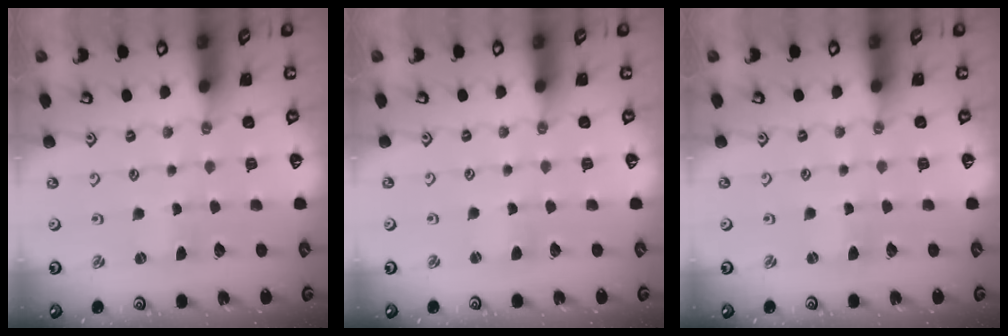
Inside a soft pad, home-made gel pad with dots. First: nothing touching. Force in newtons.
{"total": 1.0, "press": 1.0, "slide": 0.3}
{"total": 0.0}